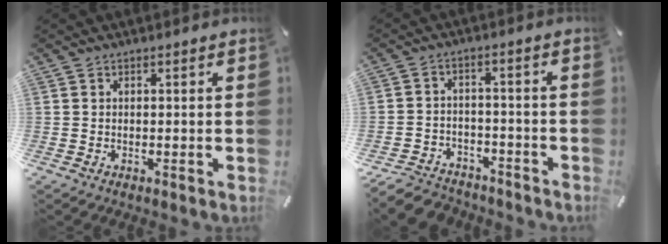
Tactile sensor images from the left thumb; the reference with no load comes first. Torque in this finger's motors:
{"motor_torque": [-0.35, 0.38, 0.05, 0.14, -0.01]}